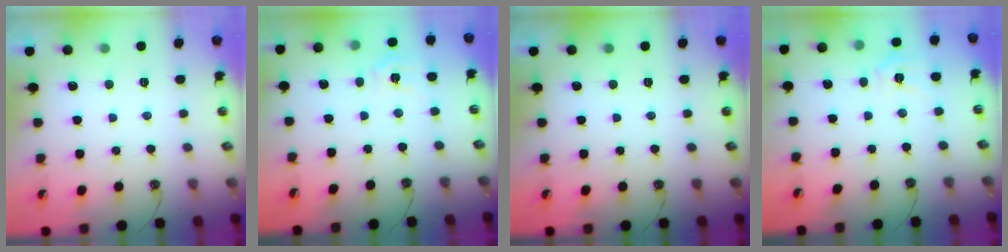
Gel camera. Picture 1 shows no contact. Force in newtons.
{"total": 7.1, "press": 7.1, "slide": 0.7}
{"total": 0.0}
{"total": 7.8, "press": 7.8, "slide": 0.9}